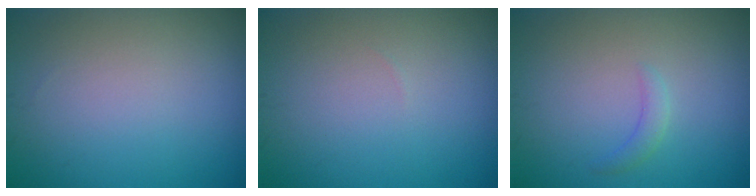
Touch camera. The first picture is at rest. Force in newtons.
{"total": 0.0}
{"total": 1.2, "press": 1.2, "slide": 0.1}